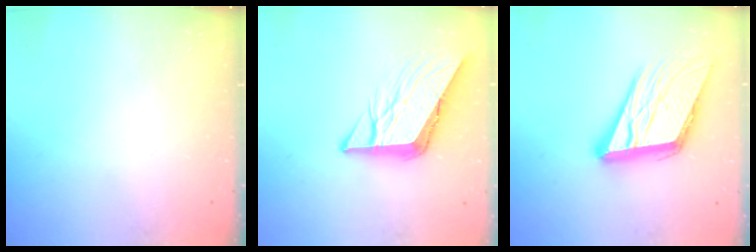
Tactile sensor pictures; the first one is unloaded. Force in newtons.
{"total": 9.0, "press": 8.9, "slide": 1.0}
{"total": 20.0, "press": 19.7, "slide": 3.6}